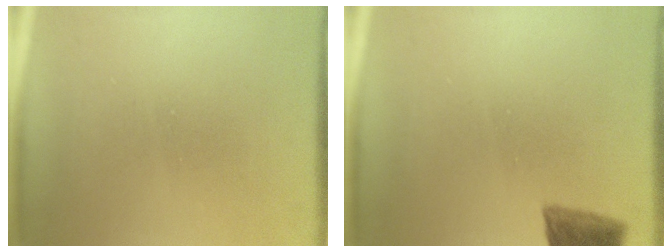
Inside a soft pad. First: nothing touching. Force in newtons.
{"total": 6.3}